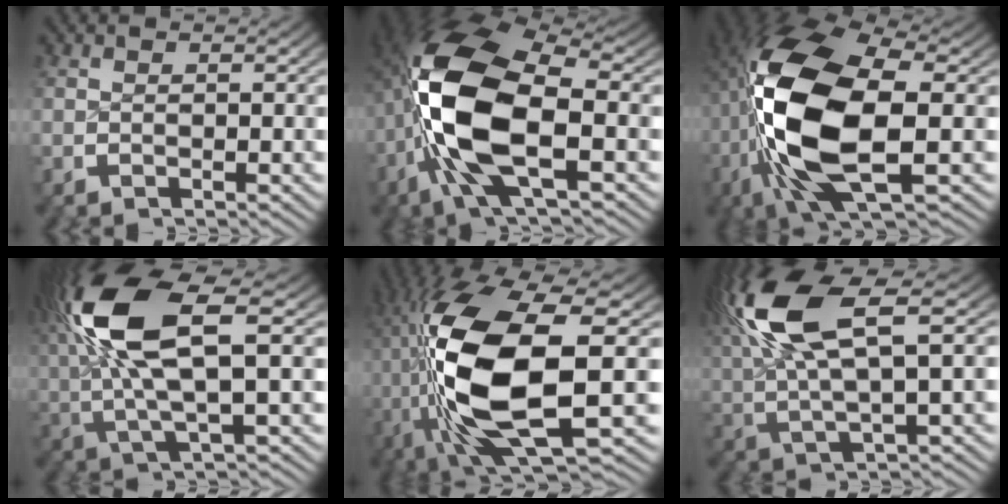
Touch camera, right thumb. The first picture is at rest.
{"total": 16.7, "force": [-0.2, 9.2, 13.9], "torque": [-0.304, -0.045, 0.019]}
{"total": 18.9, "force": [-0.5, 10.5, 15.8], "torque": [-0.342, -0.054, 0.024]}
{"total": 10.9, "force": [2.7, 4.5, 9.6], "torque": [-0.204, -0.008, 0.054]}
{"total": 19.5, "force": [-0.4, 9.4, 17.1], "torque": [-0.374, -0.045, 0.030]}
{"total": 10.5, "force": [3.6, 4.7, 8.7], "torque": [-0.175, -0.001, 0.068]}